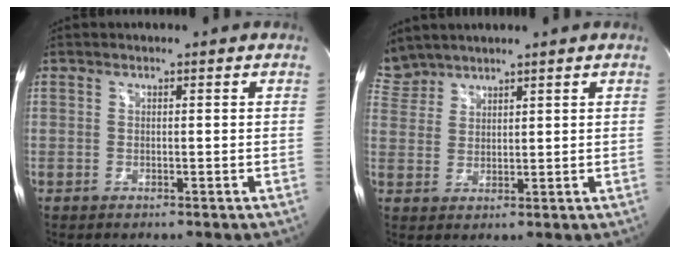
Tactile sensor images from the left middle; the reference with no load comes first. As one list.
[{"total": 4.6, "force": [4.5, 0.9, 0.0], "torque": [-0.013, 0.016, 0.099]}]